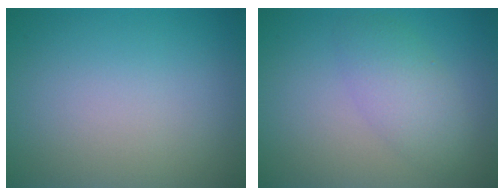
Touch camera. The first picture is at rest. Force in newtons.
{"total": 3.2, "press": 3.2, "slide": 0.1}